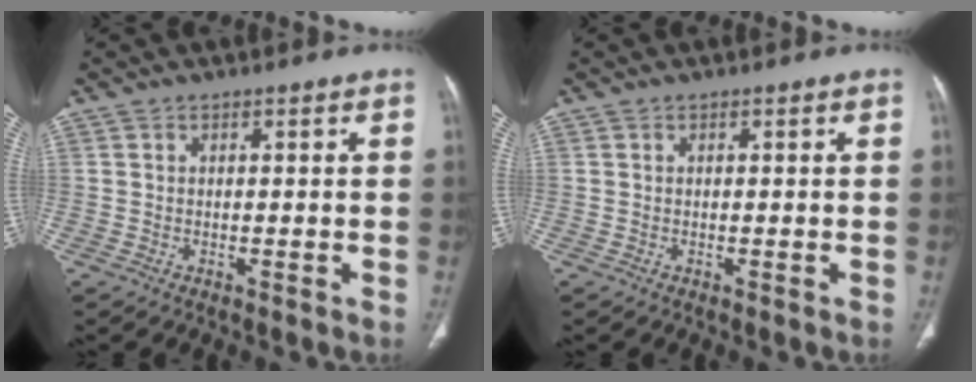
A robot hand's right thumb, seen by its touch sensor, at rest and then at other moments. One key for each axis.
{"total": 0.0}